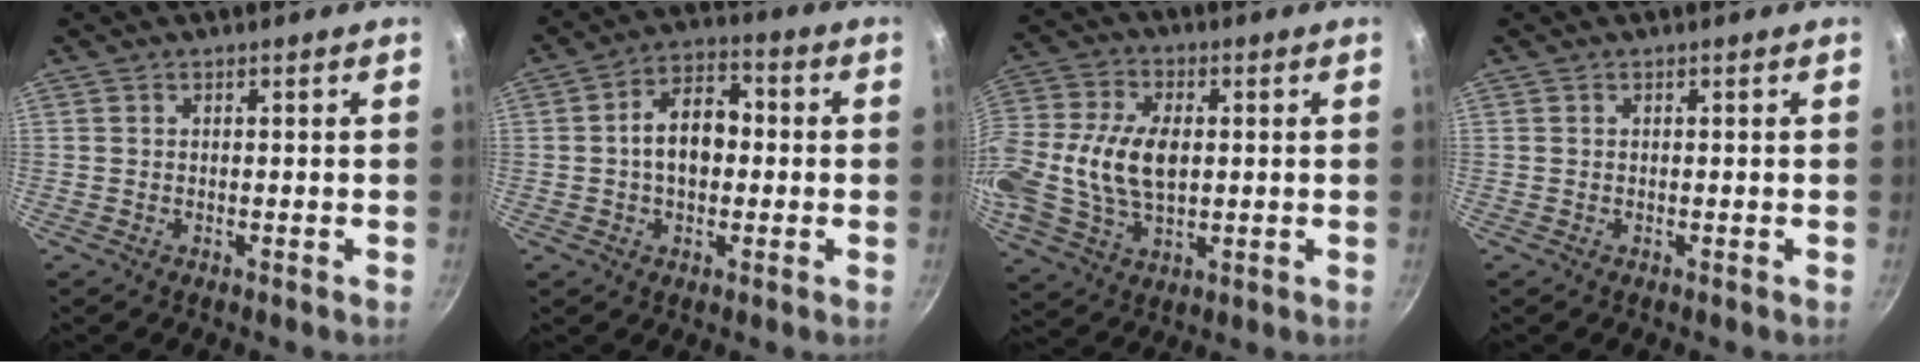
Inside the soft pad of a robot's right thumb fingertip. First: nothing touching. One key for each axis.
{"total": 10.2, "fx": 0.1, "fy": 6.8, "fz": 7.6, "tx": -0.094, "ty": 0.029, "tz": -0.010}
{"total": 16.7, "fx": 0.4, "fy": 10.6, "fz": 12.9, "tx": -0.265, "ty": 0.018, "tz": 0.004}
{"total": 0.0}